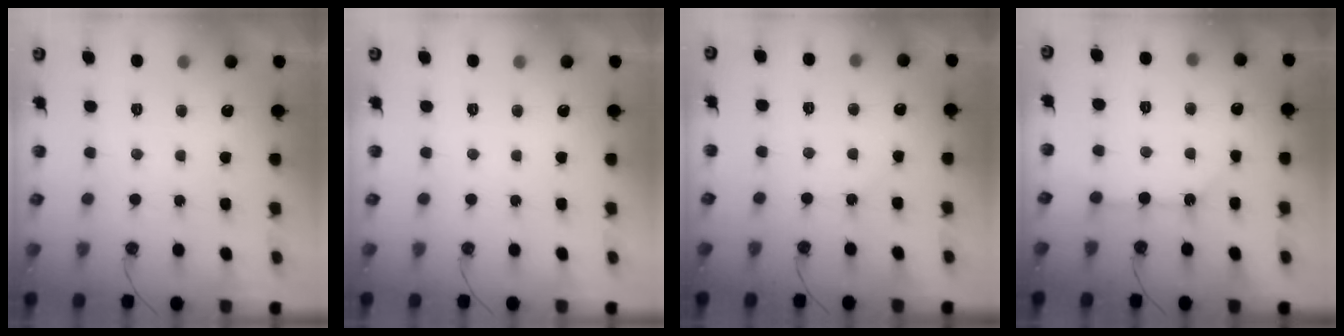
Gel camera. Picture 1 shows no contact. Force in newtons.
{"total": 0.0}
{"total": 3.2, "press": 3.1, "slide": 0.6}
{"total": 4.5, "press": 4.5, "slide": 0.4}